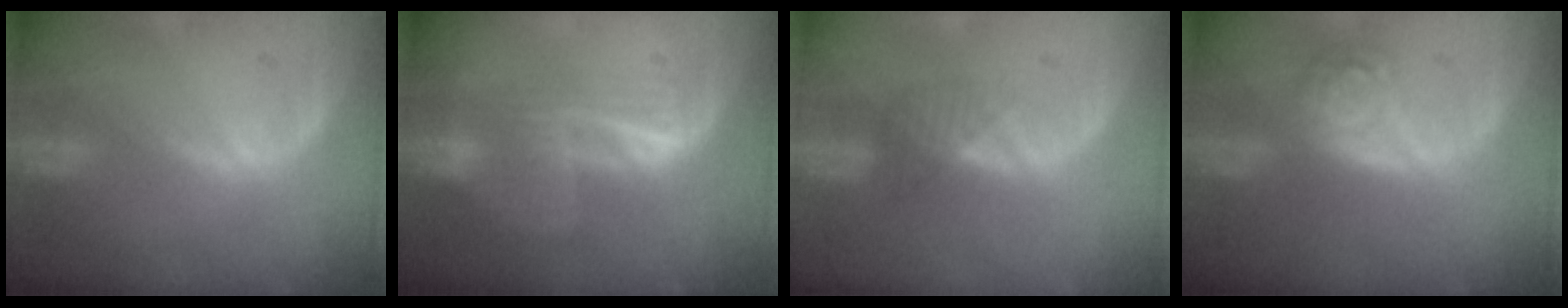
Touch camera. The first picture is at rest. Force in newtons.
{"total": 6.8, "press": 5.5, "slide": 4.0}
{"total": 2.3, "press": 2.1, "slide": 1.0}
{"total": 5.3, "press": 4.8, "slide": 2.3}